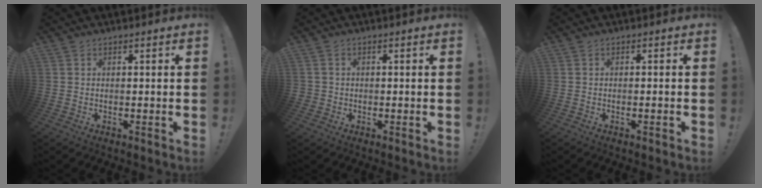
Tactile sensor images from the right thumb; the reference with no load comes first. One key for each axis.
{"total": 1.5, "fx": -0.2, "fy": 1.4, "fz": 0.3, "tx": -0.013, "ty": 0.006, "tz": -0.002}
{"total": 1.1, "fx": -0.7, "fy": -0.1, "fz": 0.7, "tx": -0.016, "ty": 0.002, "tz": -0.013}